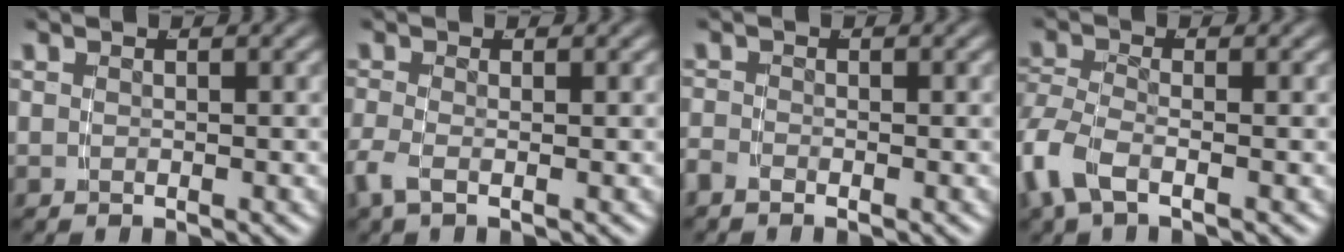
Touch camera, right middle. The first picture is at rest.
{"total": 1.7, "force": [-1.2, 0.2, 1.2], "torque": [-0.039, -0.015, -0.015]}
{"total": 1.2, "force": [-1.1, 0.3, 0.4], "torque": [-0.009, -0.006, -0.019]}
{"total": 3.8, "force": [-1.9, 2.1, 2.6], "torque": [-0.088, -0.025, -0.023]}